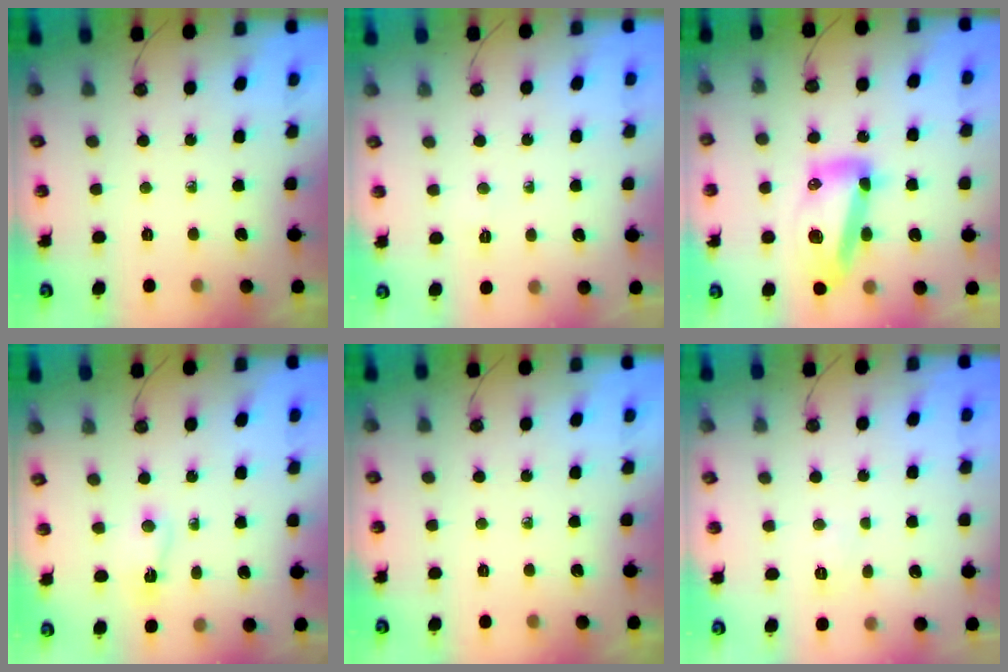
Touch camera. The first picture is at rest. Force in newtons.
{"total": 5.7, "press": 2.4, "slide": 5.2}
{"total": 16.1, "press": 16.0, "slide": 1.4}
{"total": 2.0, "press": 1.6, "slide": 1.2}
{"total": 0.0}
{"total": 3.1, "press": 3.0, "slide": 0.6}